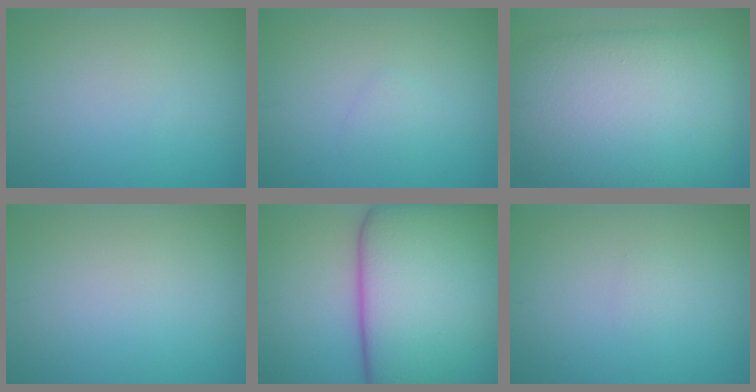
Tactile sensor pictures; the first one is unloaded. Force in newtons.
{"total": 1.0, "press": 1.0, "slide": 0.1}
{"total": 13.0, "press": 13.0, "slide": 0.3}
{"total": 0.0}
{"total": 23.4, "press": 23.4, "slide": 0.7}
{"total": 0.5, "press": 0.5, "slide": 0.1}